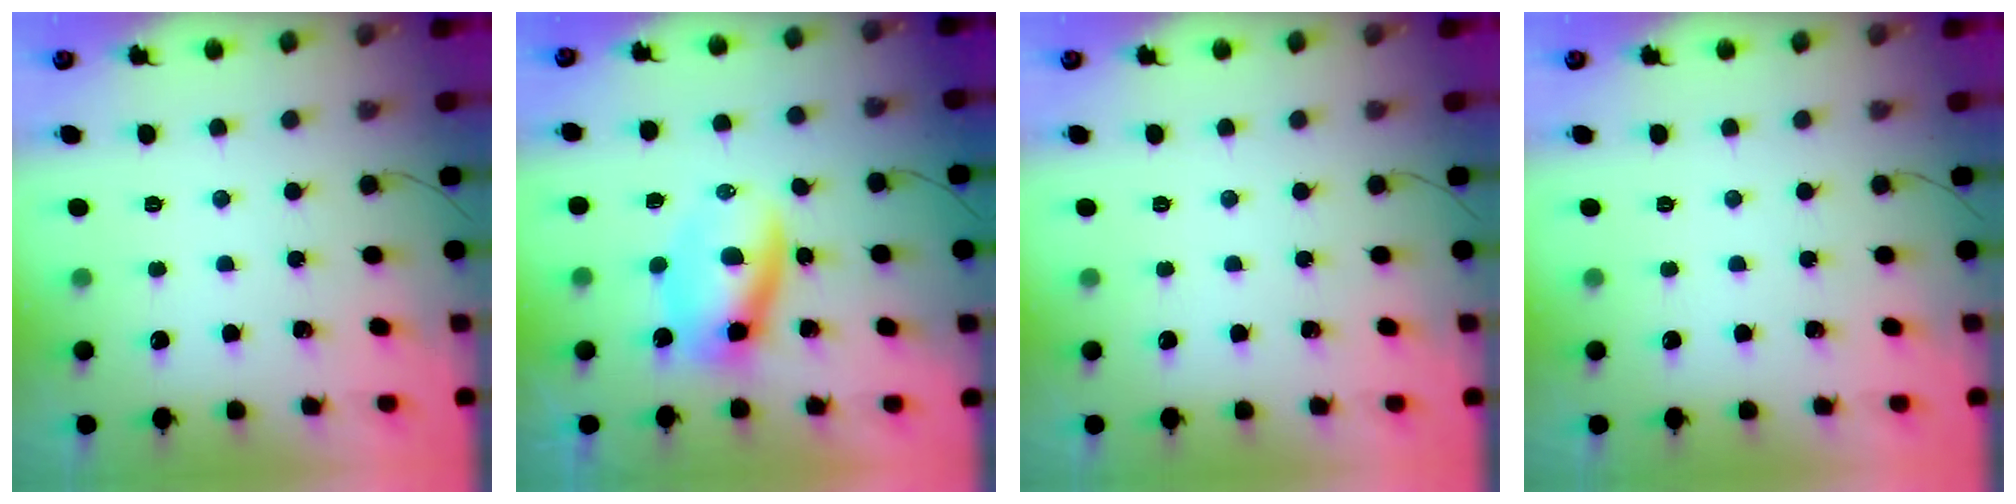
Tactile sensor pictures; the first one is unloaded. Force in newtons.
{"total": 7.3, "press": 7.1, "slide": 1.6}
{"total": 0.0}
{"total": 0.0}